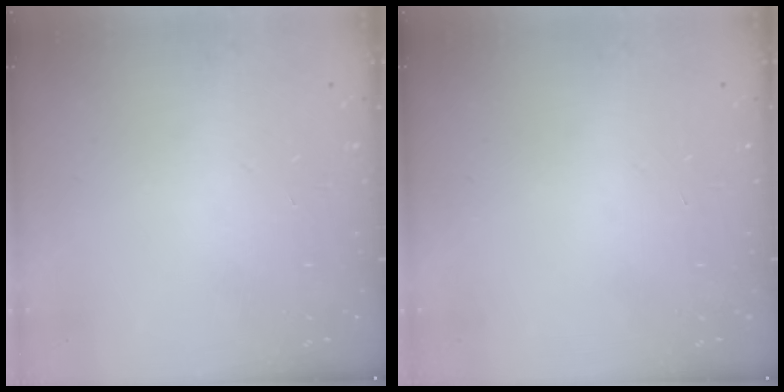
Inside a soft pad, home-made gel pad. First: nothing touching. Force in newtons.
{"total": 0.0}